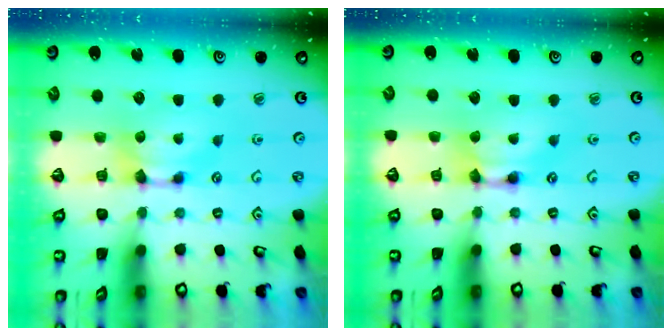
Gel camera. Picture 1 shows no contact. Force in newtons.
{"total": 2.1, "press": 2.1, "slide": 0.2}